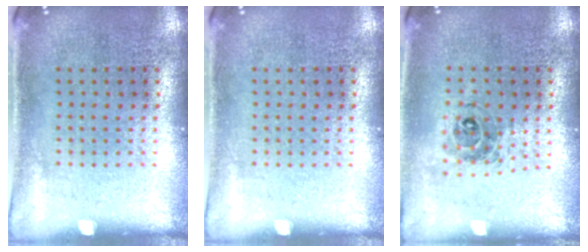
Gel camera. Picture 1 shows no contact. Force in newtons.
{"total": 0.0}
{"total": 0.5, "press": 0.5, "slide": 0.2}